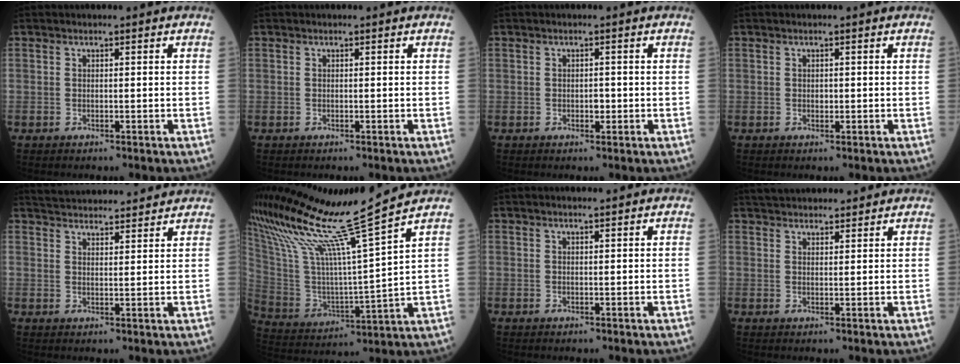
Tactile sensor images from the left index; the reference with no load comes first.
{"total": 0.0}
{"total": 1.1, "force": [-0.3, 0.6, 0.8], "torque": [-0.013, 0.002, -0.002]}
{"total": 0.5, "force": [0.0, 0.4, 0.4], "torque": [-0.007, 0.001, 0.001]}
{"total": 13.6, "force": [12.9, 1.6, 3.8], "torque": [-0.064, 0.025, 0.183]}
{"total": 20.4, "force": [16.2, -3.2, 11.9], "torque": [-0.232, -0.040, 0.292]}
{"total": 1.5, "force": [1.4, -0.2, 0.6], "torque": [-0.009, 0.005, 0.026]}
{"total": 9.2, "force": [8.5, 1.8, 3.3], "torque": [-0.049, 0.027, 0.125]}